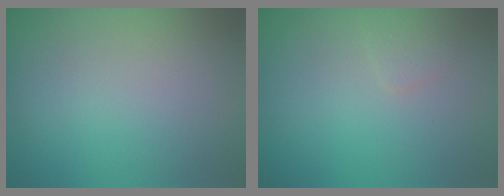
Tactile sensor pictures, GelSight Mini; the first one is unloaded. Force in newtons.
{"total": 0.8, "press": 0.8, "slide": 0.1}